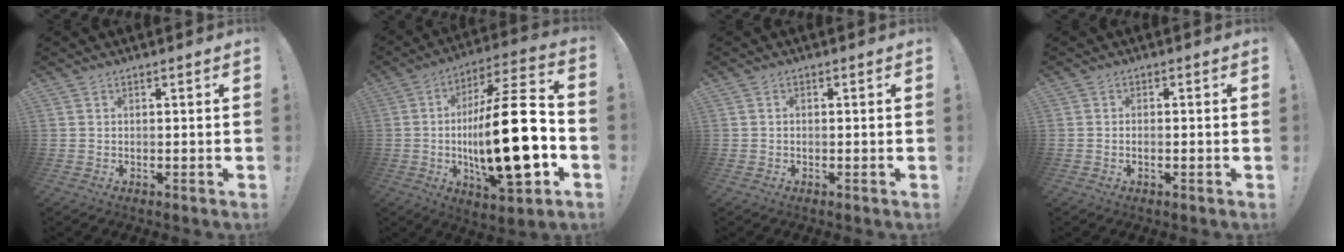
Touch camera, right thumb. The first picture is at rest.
{"total": 26.5, "force": [-3.8, 8.2, 25.0], "torque": [-0.434, 0.012, -0.067]}
{"total": 0.6, "force": [-0.4, 0.4, 0.3], "torque": [-0.007, 0.003, -0.007]}
{"total": 1.3, "force": [-0.6, 0.3, 1.0], "torque": [-0.018, 0.002, -0.011]}